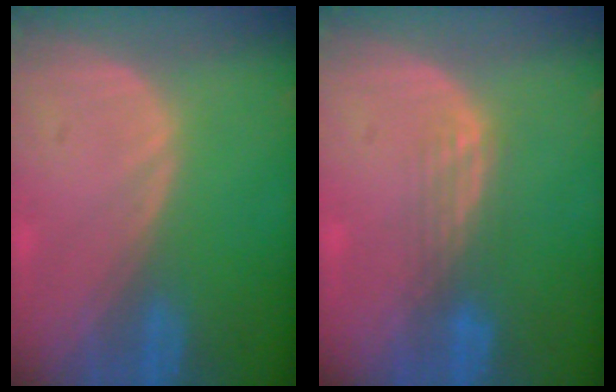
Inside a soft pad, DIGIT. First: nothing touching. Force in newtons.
{"total": 3.0, "press": 2.5, "slide": 1.6}